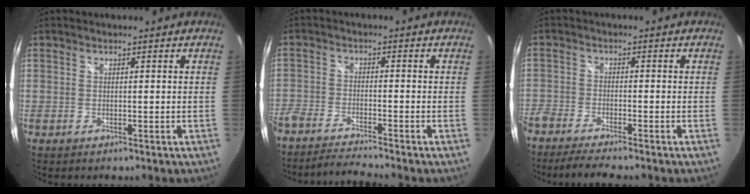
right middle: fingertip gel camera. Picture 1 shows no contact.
{"total": 6.8, "force": [-6.4, 0.2, 2.3], "torque": [-0.072, -0.018, -0.123]}
{"total": 7.2, "force": [-6.3, 0.9, 3.3], "torque": [-0.094, -0.020, -0.114]}